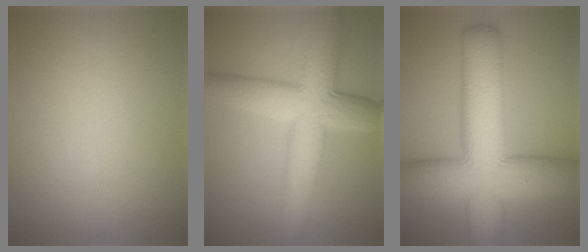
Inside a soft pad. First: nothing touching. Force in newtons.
{"total": 8.6, "press": 8.6, "slide": 0.2}
{"total": 14.2, "press": 14.1, "slide": 0.7}